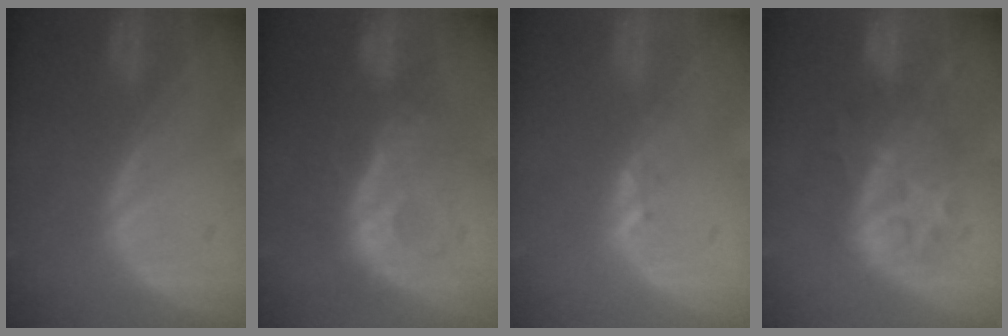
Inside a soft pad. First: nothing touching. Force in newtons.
{"total": 9.2, "press": 8.5, "slide": 3.5}
{"total": 1.4, "press": 1.3, "slide": 0.7}
{"total": 8.9, "press": 8.5, "slide": 2.7}